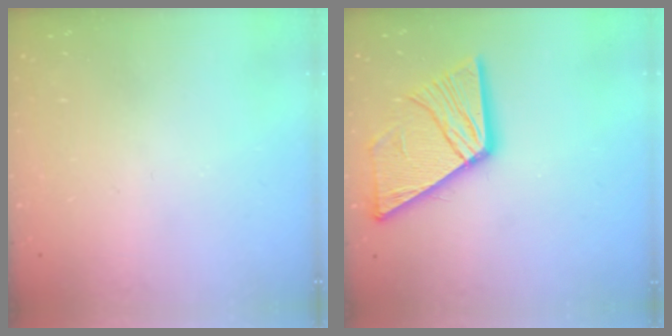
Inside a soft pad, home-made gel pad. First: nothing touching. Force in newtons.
{"total": 15.2, "press": 15.1, "slide": 1.5}